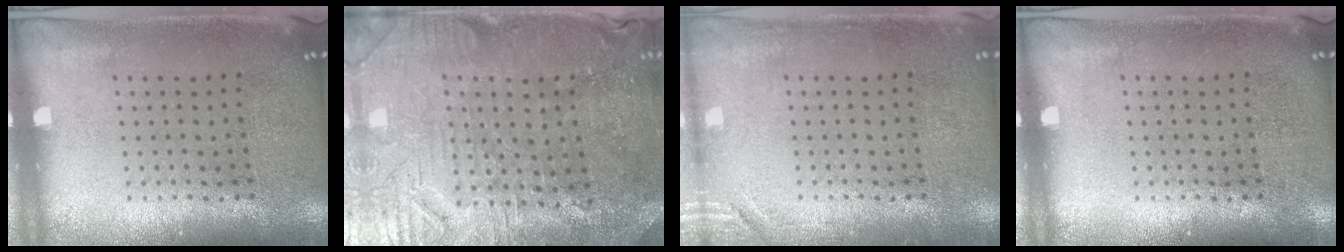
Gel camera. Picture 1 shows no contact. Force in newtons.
{"total": 1.7, "press": 1.6, "slide": 0.5}
{"total": 1.3, "press": 1.3, "slide": 0.3}
{"total": 0.0}